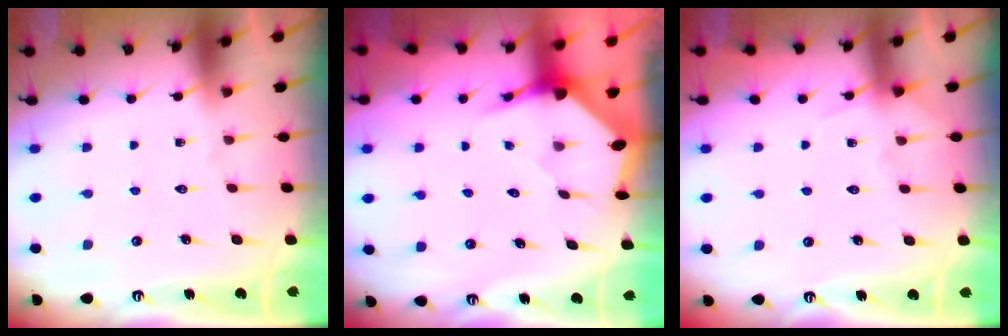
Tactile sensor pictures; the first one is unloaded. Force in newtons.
{"total": 3.6, "press": 3.5, "slide": 0.6}
{"total": 5.7, "press": 5.6, "slide": 0.7}